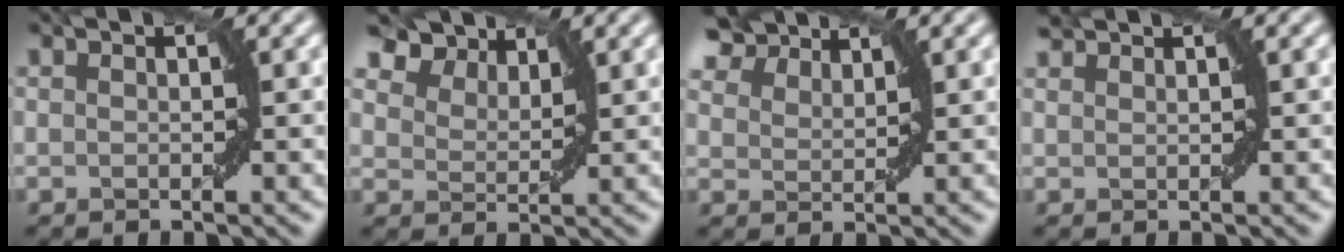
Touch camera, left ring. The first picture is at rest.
{"total": 4.8, "force": [4.0, 2.0, 1.7], "torque": [-0.047, 0.002, 0.074]}
{"total": 5.3, "force": [4.7, 1.8, 1.6], "torque": [-0.050, 0.005, 0.084]}
{"total": 1.2, "force": [1.1, -0.1, 0.1], "torque": [-0.006, 0.006, 0.023]}